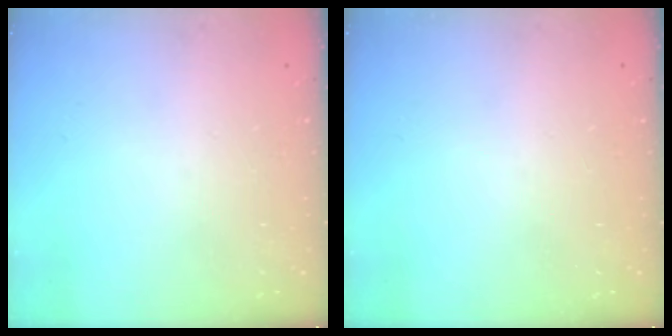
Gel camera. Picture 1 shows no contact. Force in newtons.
{"total": 0.0}